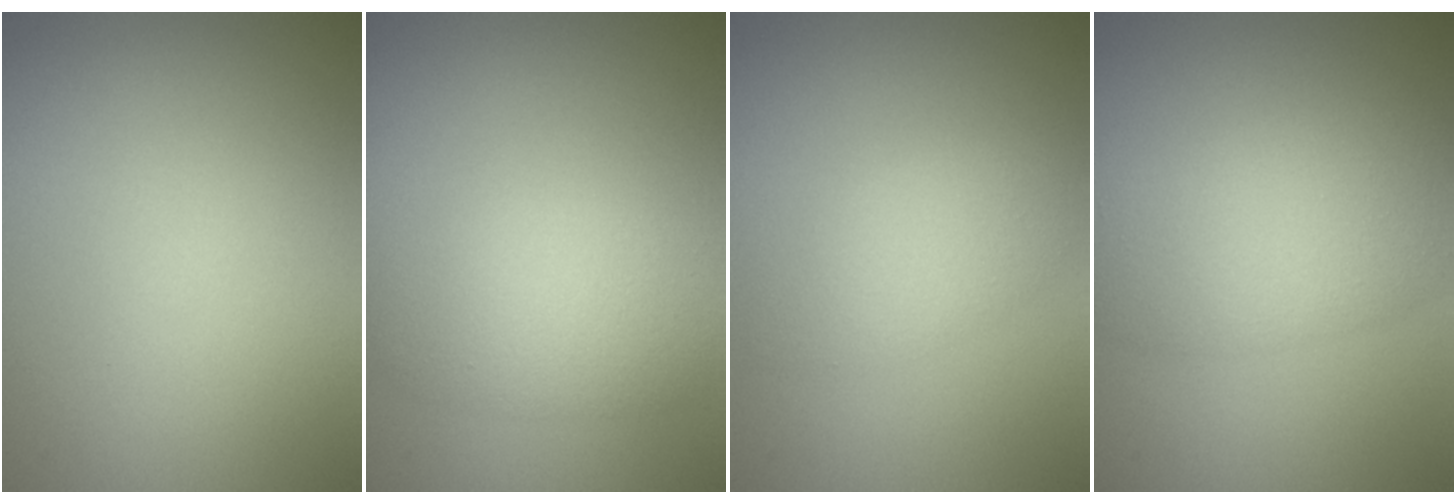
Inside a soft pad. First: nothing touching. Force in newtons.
{"total": 4.2, "press": 4.2, "slide": 0.1}
{"total": 2.7, "press": 2.6, "slide": 0.0}
{"total": 6.1, "press": 6.1, "slide": 0.1}